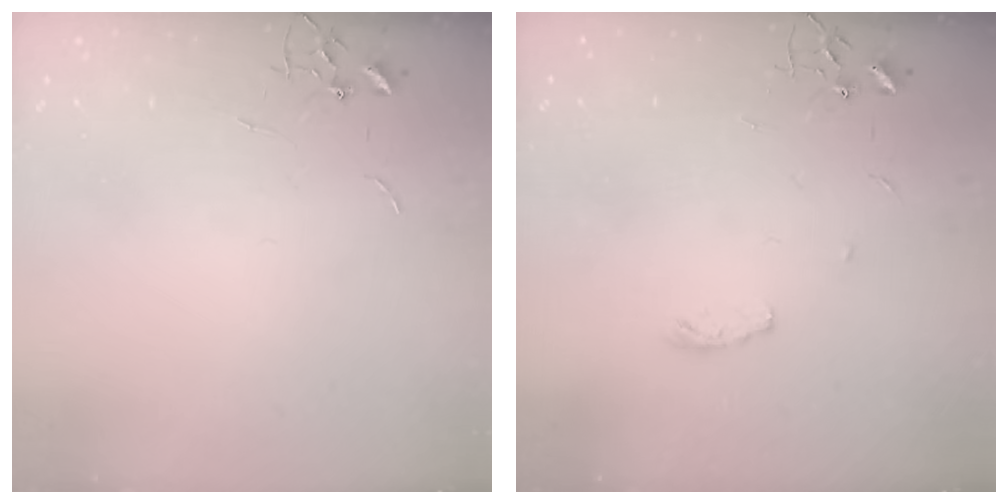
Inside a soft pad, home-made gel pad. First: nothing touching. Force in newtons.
{"total": 4.0, "press": 3.9, "slide": 0.6}